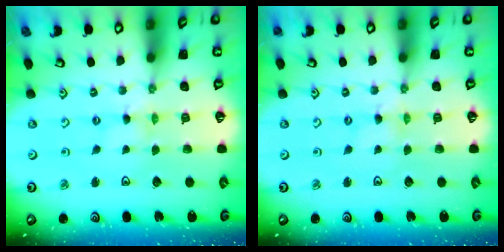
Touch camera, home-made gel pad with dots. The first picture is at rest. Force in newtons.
{"total": 1.4, "press": 1.4, "slide": 0.2}